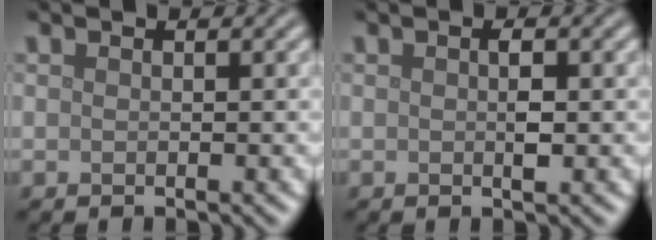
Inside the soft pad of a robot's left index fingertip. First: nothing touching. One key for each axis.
{"total": 1.4, "fx": 0.0, "fy": 0.4, "fz": 1.4, "tx": -0.025, "ty": 0.000, "tz": 0.001}